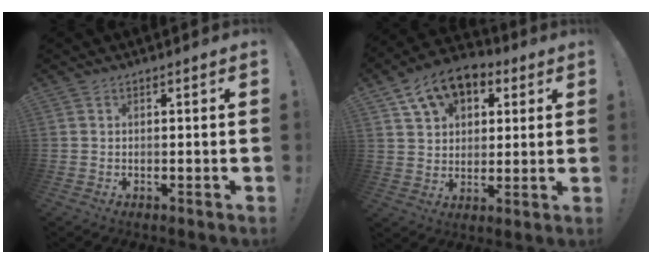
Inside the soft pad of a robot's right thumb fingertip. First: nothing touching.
{"total": 12.2, "force": [6.6, 8.4, 5.9], "torque": [-0.100, -0.024, 0.129]}